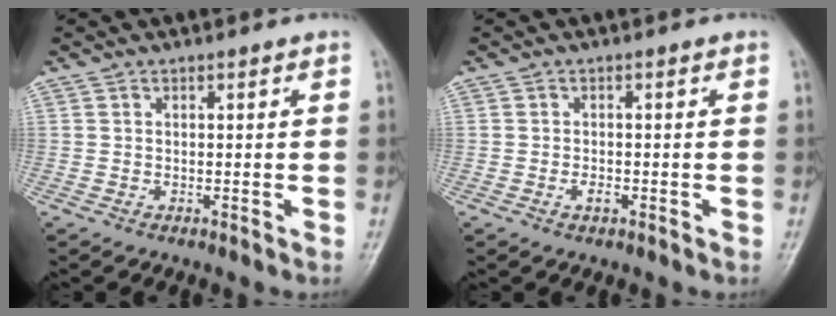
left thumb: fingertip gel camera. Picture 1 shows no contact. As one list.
[{"total": 1.5, "force": [-0.6, 0.8, 1.1], "torque": [-0.019, 0.002, -0.011]}]